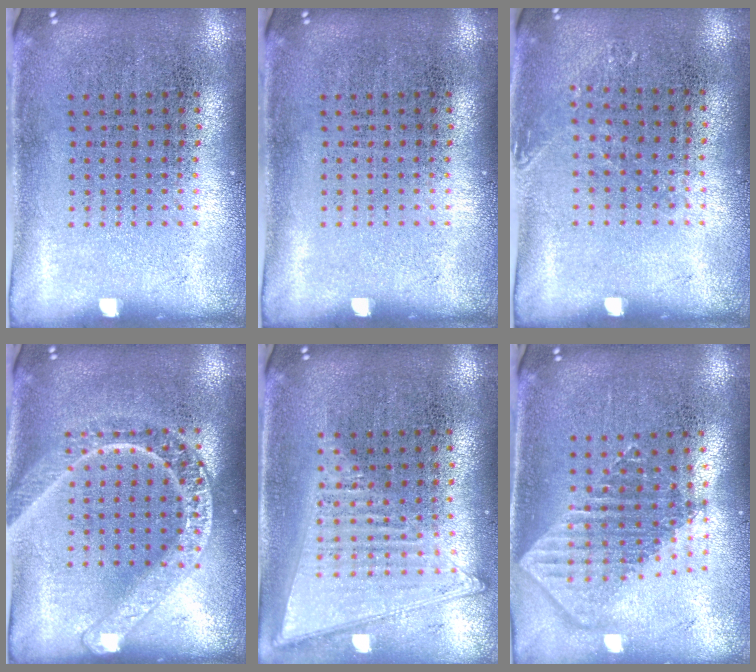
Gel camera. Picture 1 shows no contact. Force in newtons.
{"total": 0.0}
{"total": 0.8, "press": 0.8, "slide": 0.2}
{"total": 3.2, "press": 3.1, "slide": 0.4}
{"total": 1.4, "press": 1.3, "slide": 0.5}
{"total": 1.9, "press": 1.5, "slide": 1.1}